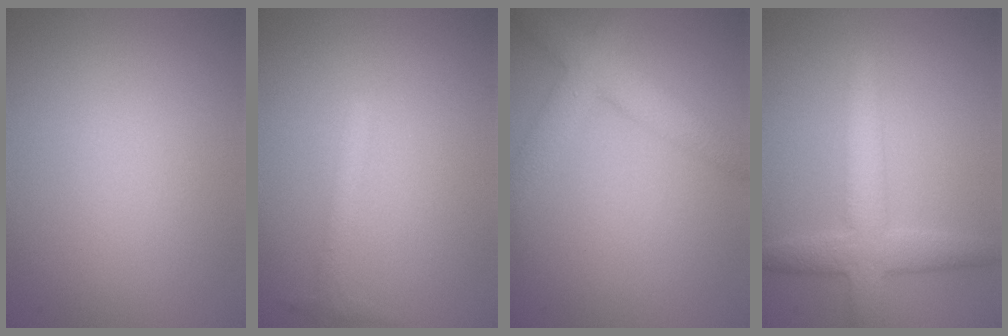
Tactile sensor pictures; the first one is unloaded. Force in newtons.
{"total": 1.2, "press": 1.2, "slide": 0.0}
{"total": 5.0, "press": 5.0, "slide": 0.1}
{"total": 4.4, "press": 4.3, "slide": 0.2}